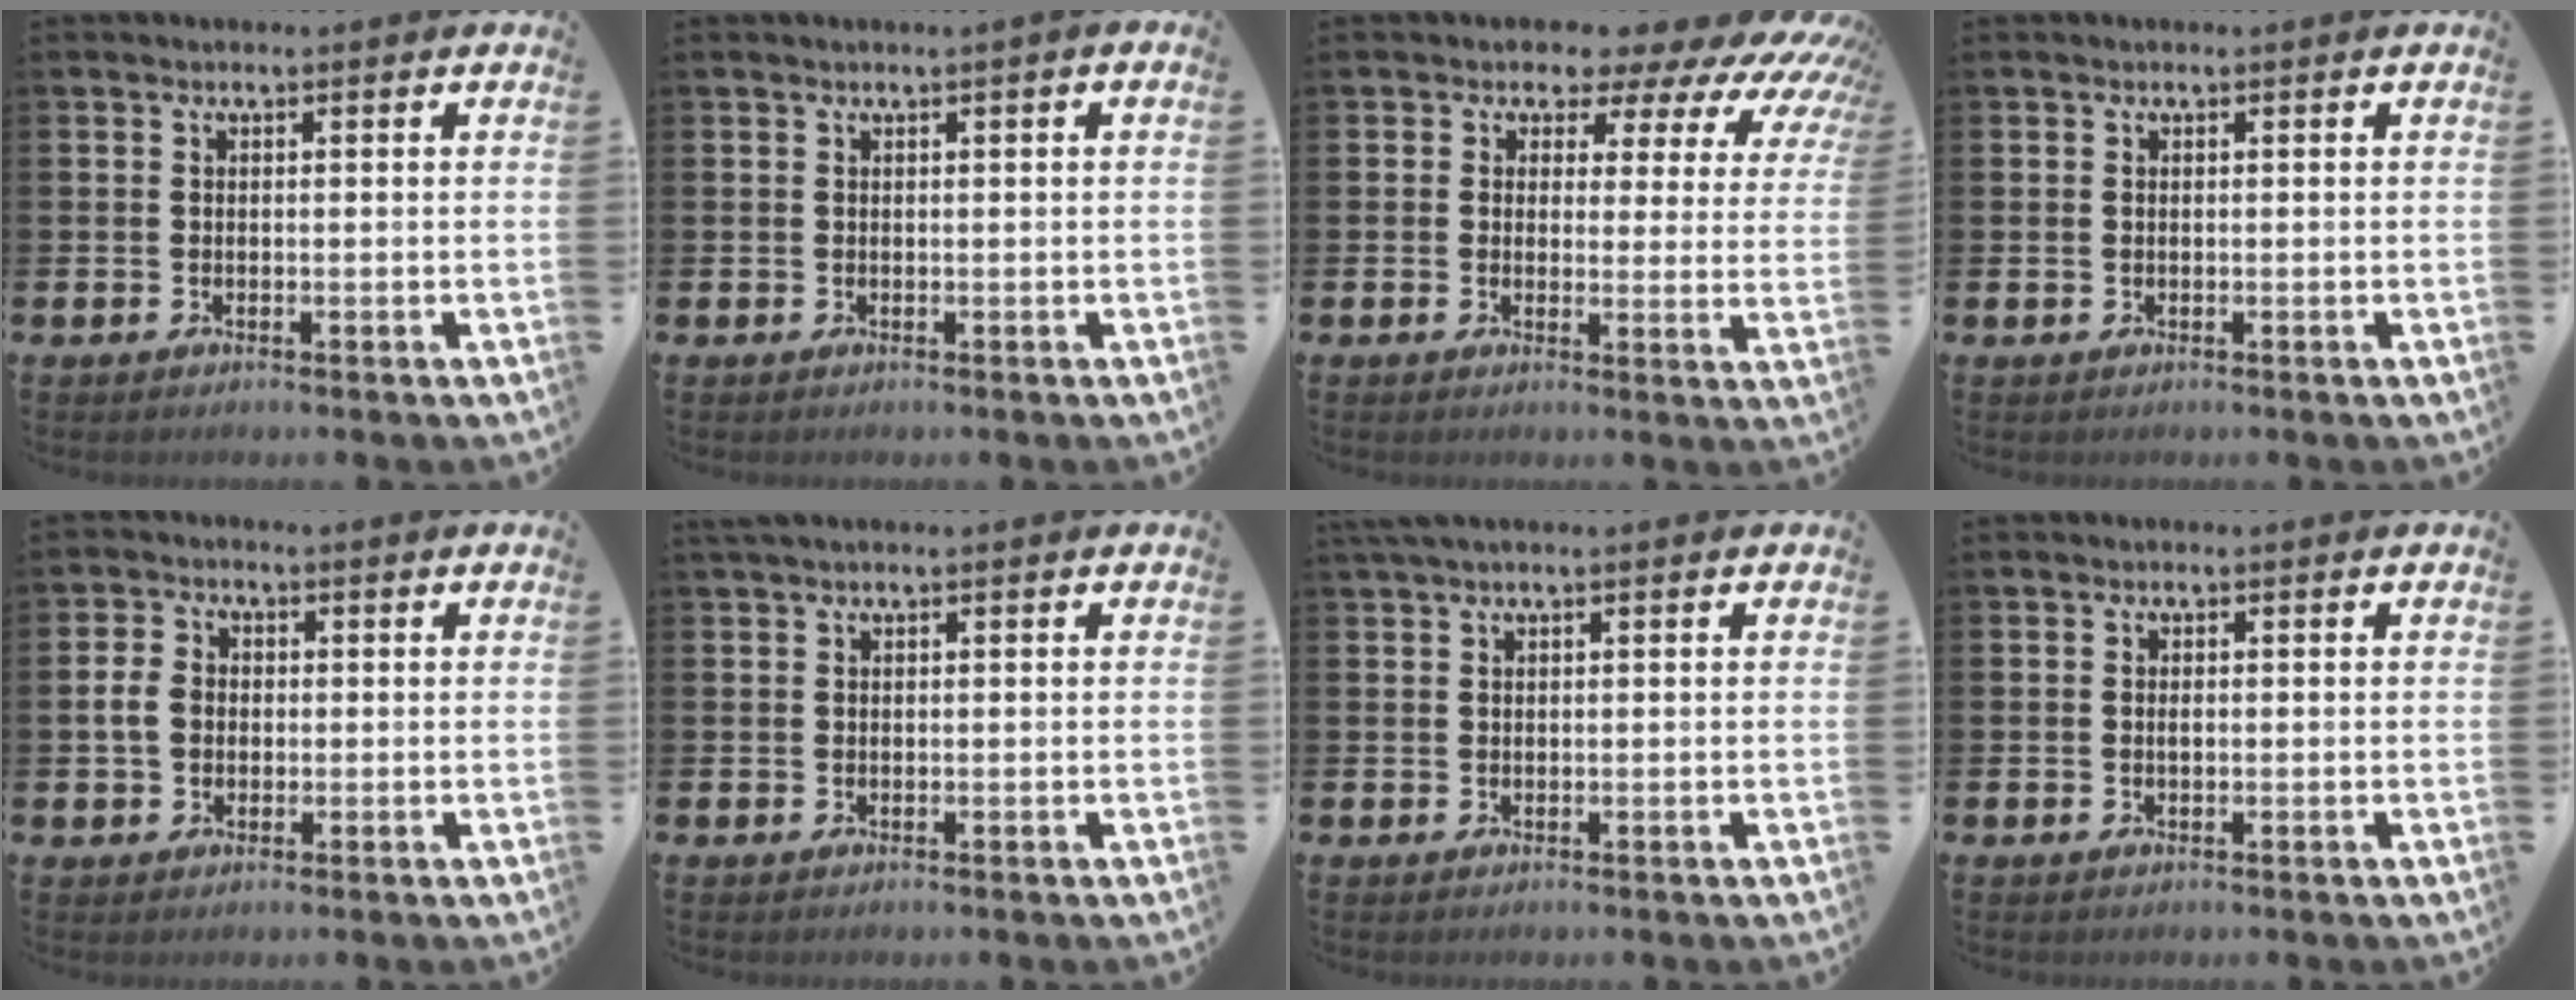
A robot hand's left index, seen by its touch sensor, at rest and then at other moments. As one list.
[{"total": 0.6, "force": [0.1, -0.1, 0.6], "torque": [-0.011, 0.002, 0.001]}, {"total": 5.4, "force": [4.4, 2.8, 1.5], "torque": [-0.028, -0.052, 0.063]}, {"total": 0.0}, {"total": 3.7, "force": [0.3, 3.0, 2.1], "torque": [-0.034, 0.007, 0.000]}, {"total": 0.8, "force": [0.6, 0.0, 0.6], "torque": [-0.015, 0.004, 0.011]}, {"total": 1.4, "force": [1.0, 0.0, 1.0], "torque": [-0.023, 0.004, 0.018]}, {"total": 0.6, "force": [0.0, 0.3, 0.6], "torque": [-0.012, 0.001, 0.000]}]